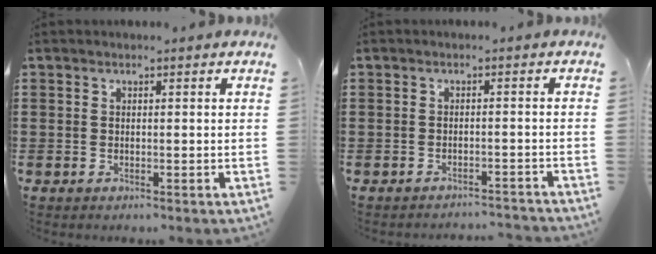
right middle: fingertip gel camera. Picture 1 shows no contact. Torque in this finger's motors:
{"motor_torque": [-0.85, 0.85, -1.05, -0.21]}